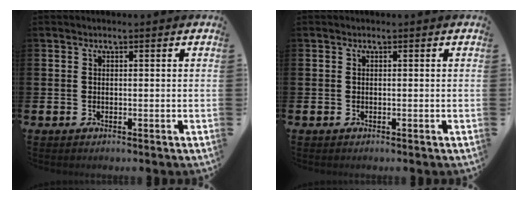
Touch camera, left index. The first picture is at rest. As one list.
[{"total": 0.0}]